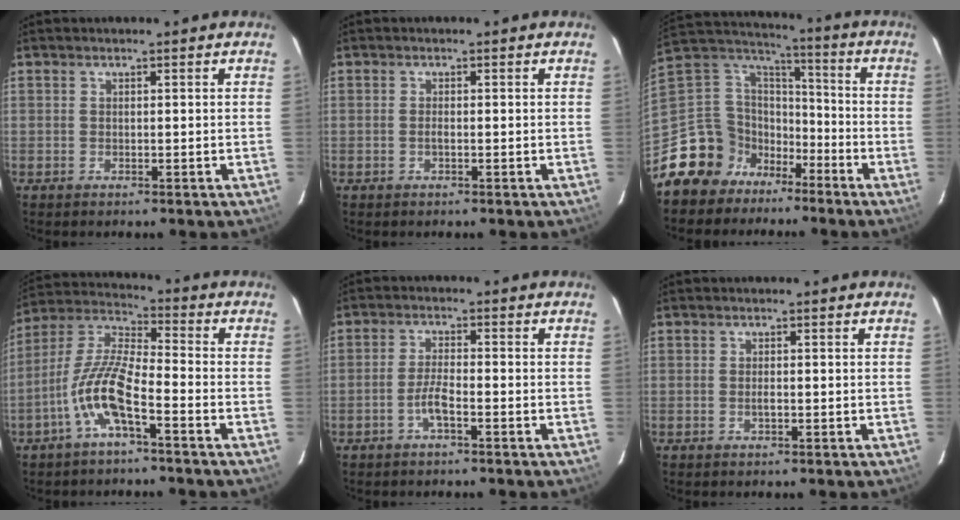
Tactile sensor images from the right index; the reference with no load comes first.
{"total": 0.6, "force": [-0.3, 0.2, 0.5], "torque": [-0.010, 0.000, -0.005]}
{"total": 14.5, "force": [-9.8, 10.2, 3.2], "torque": [-0.098, 0.045, -0.175]}
{"total": 10.5, "force": [-5.1, 2.2, 8.9], "torque": [-0.196, 0.006, -0.101]}
{"total": 3.5, "force": [-2.0, 0.5, 2.8], "torque": [-0.066, 0.004, -0.040]}
{"total": 0.8, "force": [-0.3, 0.4, 0.7], "torque": [-0.014, -0.001, -0.004]}